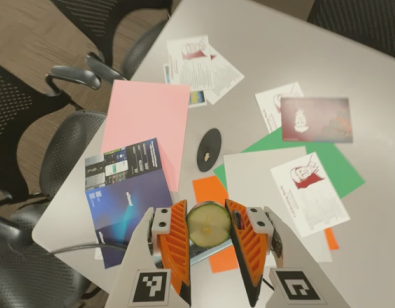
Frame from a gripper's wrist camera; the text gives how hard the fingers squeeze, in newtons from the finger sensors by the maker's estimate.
{"total": 12.4, "left": 12.5, "right": 12.3}